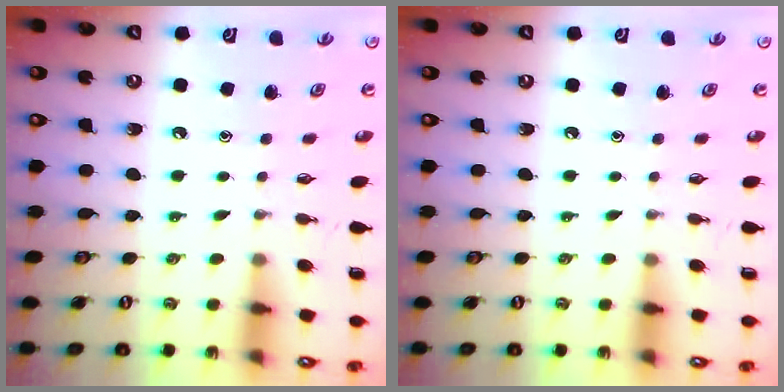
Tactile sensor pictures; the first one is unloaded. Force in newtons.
{"total": 0.0}